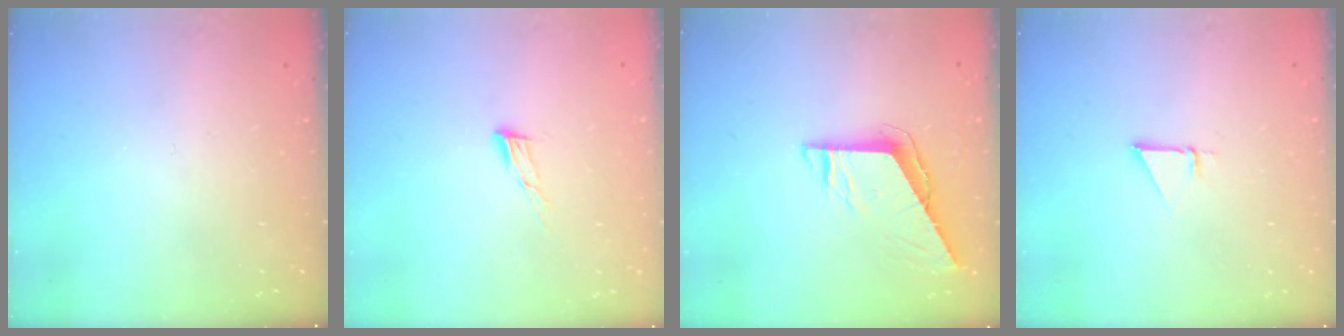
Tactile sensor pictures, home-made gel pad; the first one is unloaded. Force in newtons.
{"total": 6.6, "press": 6.6, "slide": 1.0}
{"total": 7.2, "press": 7.2, "slide": 0.5}
{"total": 1.4, "press": 1.4, "slide": 0.0}